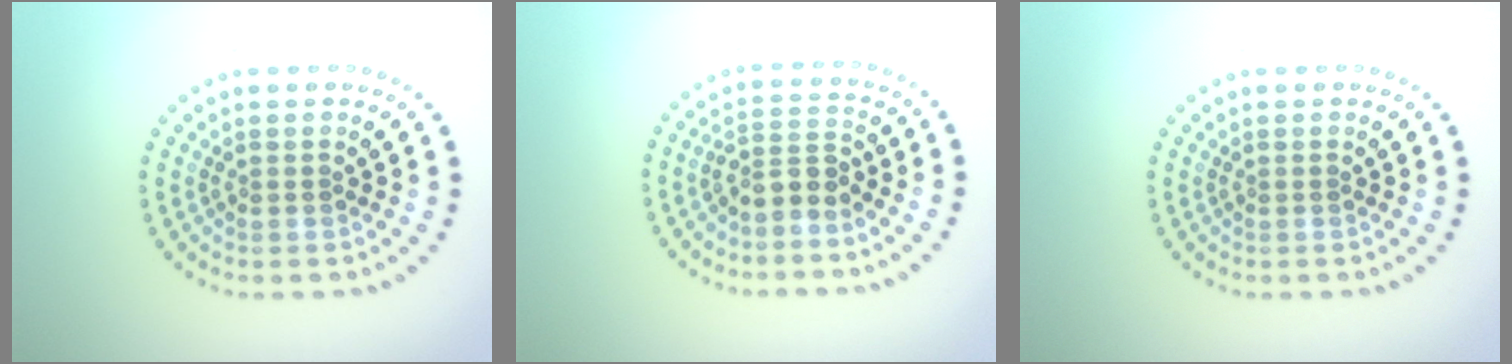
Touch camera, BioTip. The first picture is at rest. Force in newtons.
{"total": 2.5, "press": 2.0, "slide": 1.6}
{"total": 0.0}